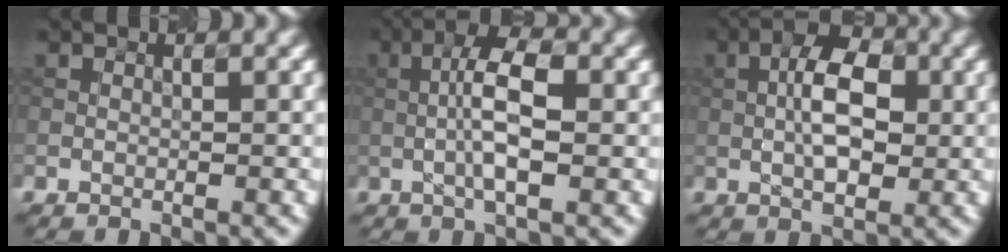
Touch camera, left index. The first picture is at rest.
{"total": 5.1, "force": [-0.2, 1.4, 4.9], "torque": [-0.095, 0.010, -0.011]}
{"total": 5.8, "force": [0.3, 2.8, 5.0], "torque": [-0.085, 0.010, -0.002]}